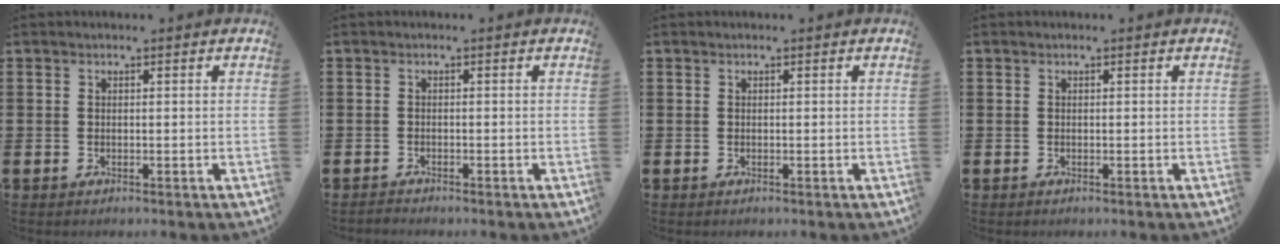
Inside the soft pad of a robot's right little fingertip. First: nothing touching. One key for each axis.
{"total": 0.6, "fx": -0.6, "fy": 0.0, "fz": 0.0, "tx": -0.001, "ty": -0.002, "tz": -0.013}
{"total": 0.0}
{"total": 0.0}